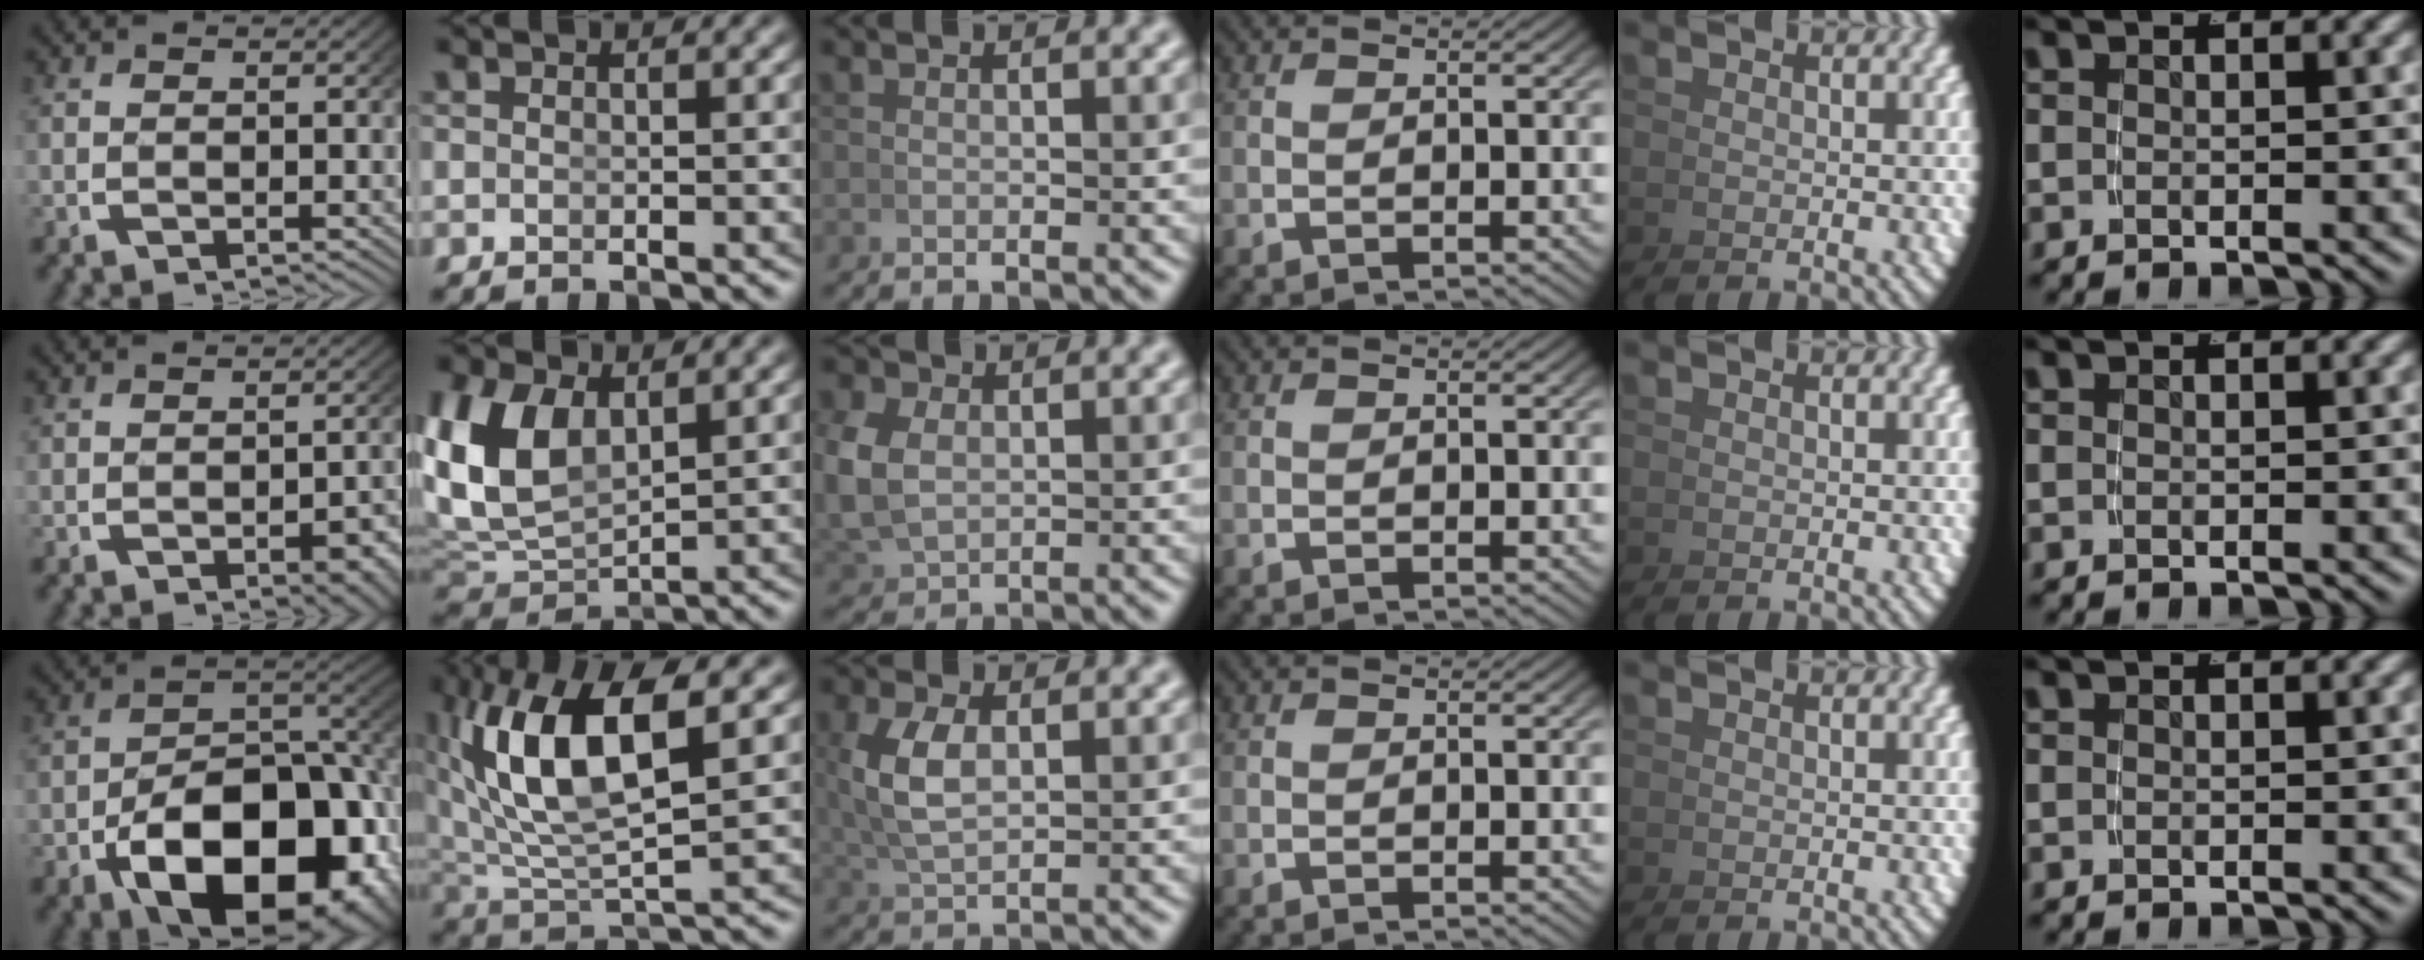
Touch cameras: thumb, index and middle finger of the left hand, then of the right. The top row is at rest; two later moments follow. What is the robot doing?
{"motion": "lift_and_place", "object": "bowl"}